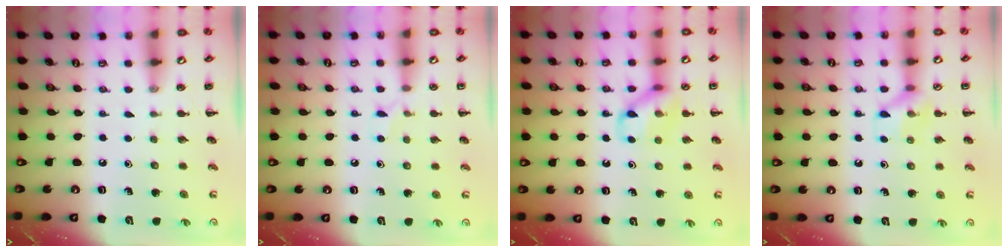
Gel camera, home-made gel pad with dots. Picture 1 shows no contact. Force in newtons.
{"total": 4.6, "press": 4.4, "slide": 1.5}
{"total": 11.5, "press": 11.4, "slide": 1.6}
{"total": 9.3, "press": 9.2, "slide": 1.3}